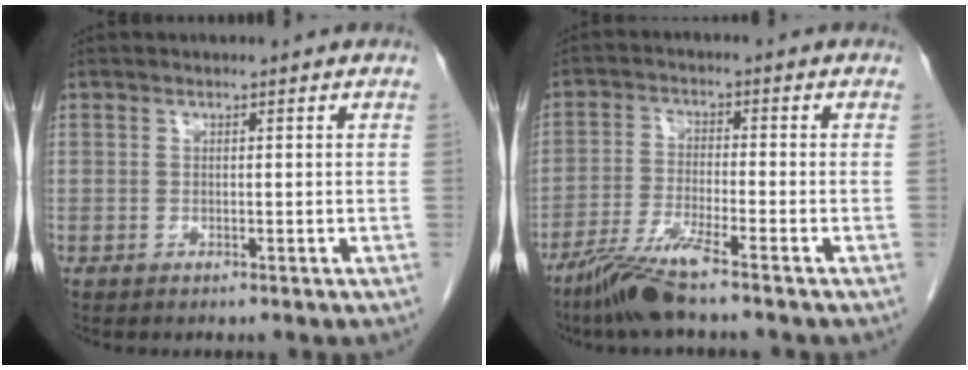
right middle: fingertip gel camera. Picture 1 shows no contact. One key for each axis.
{"total": 7.2, "fx": -5.4, "fy": -0.3, "fz": 4.7, "tx": -0.100, "ty": -0.026, "tz": -0.109}